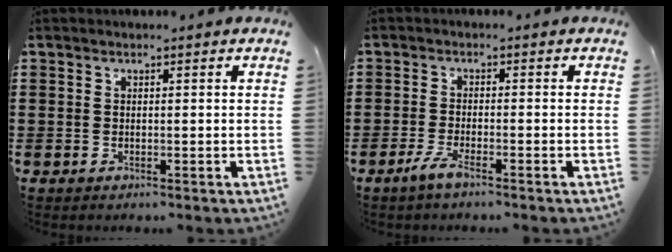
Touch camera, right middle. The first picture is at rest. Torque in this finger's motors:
{"motor_torque": [0.23, 0.03, 0.16, 0.08]}